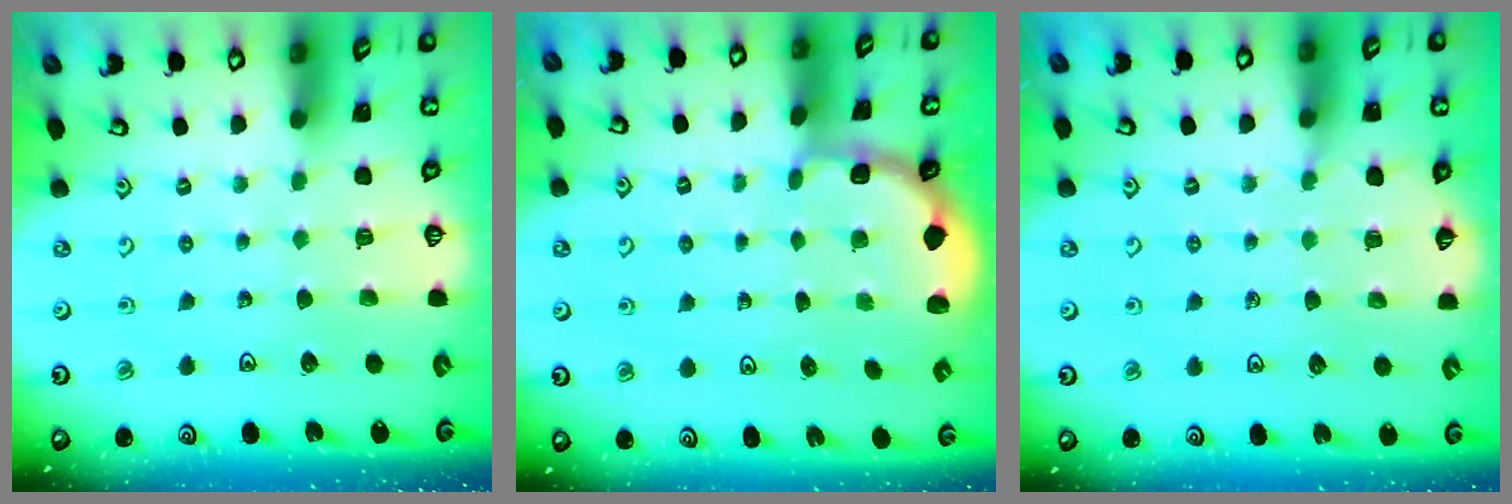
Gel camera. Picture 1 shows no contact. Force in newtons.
{"total": 1.9, "press": 1.8, "slide": 0.7}
{"total": 6.0, "press": 5.9, "slide": 1.2}